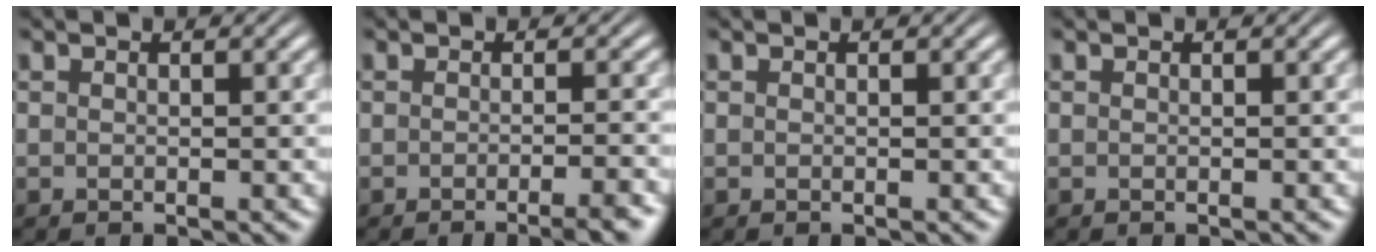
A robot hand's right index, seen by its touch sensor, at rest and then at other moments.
{"total": 2.8, "force": [-2.3, 0.0, 1.6], "torque": [-0.013, 0.005, -0.042]}
{"total": 0.0}
{"total": 0.0}